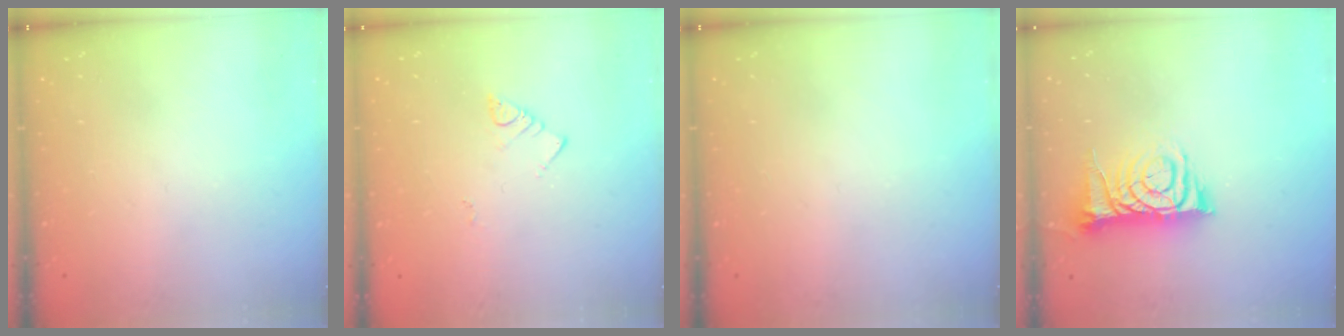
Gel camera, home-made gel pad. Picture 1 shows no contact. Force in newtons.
{"total": 2.7, "press": 2.7, "slide": 0.6}
{"total": 0.0}
{"total": 10.3, "press": 10.3, "slide": 1.0}